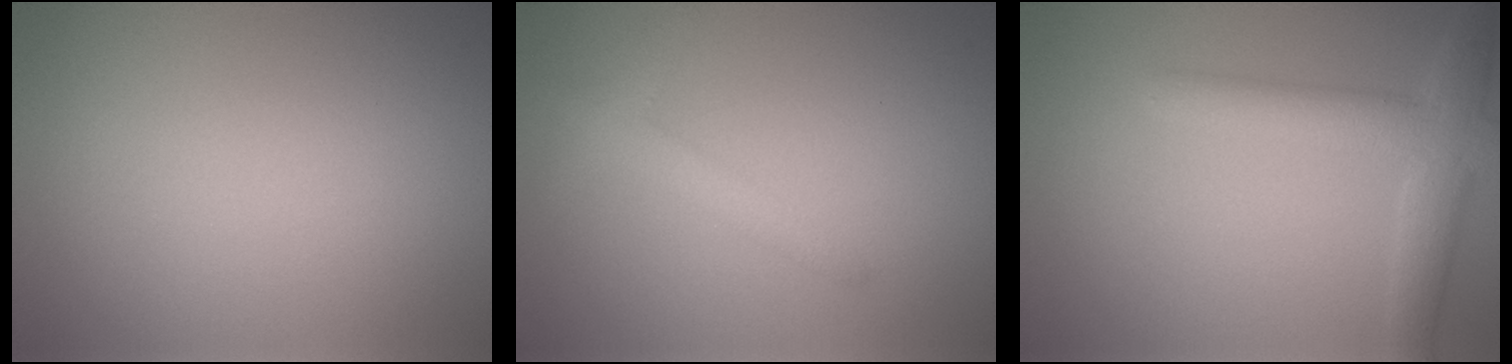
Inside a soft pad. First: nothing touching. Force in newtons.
{"total": 2.2, "press": 2.2, "slide": 0.1}
{"total": 4.2, "press": 4.2, "slide": 0.2}